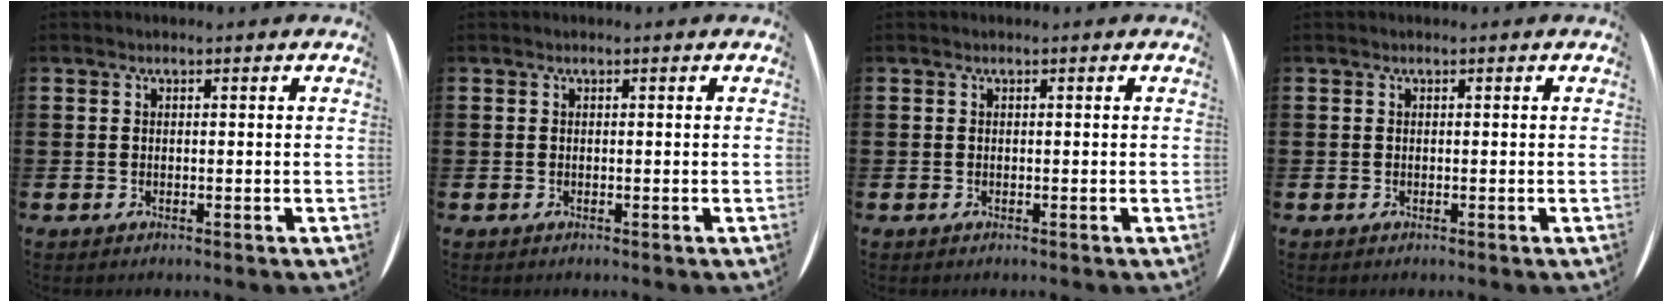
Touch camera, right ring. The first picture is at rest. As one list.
[{"total": 0.0}, {"total": 0.0}, {"total": 0.0}]